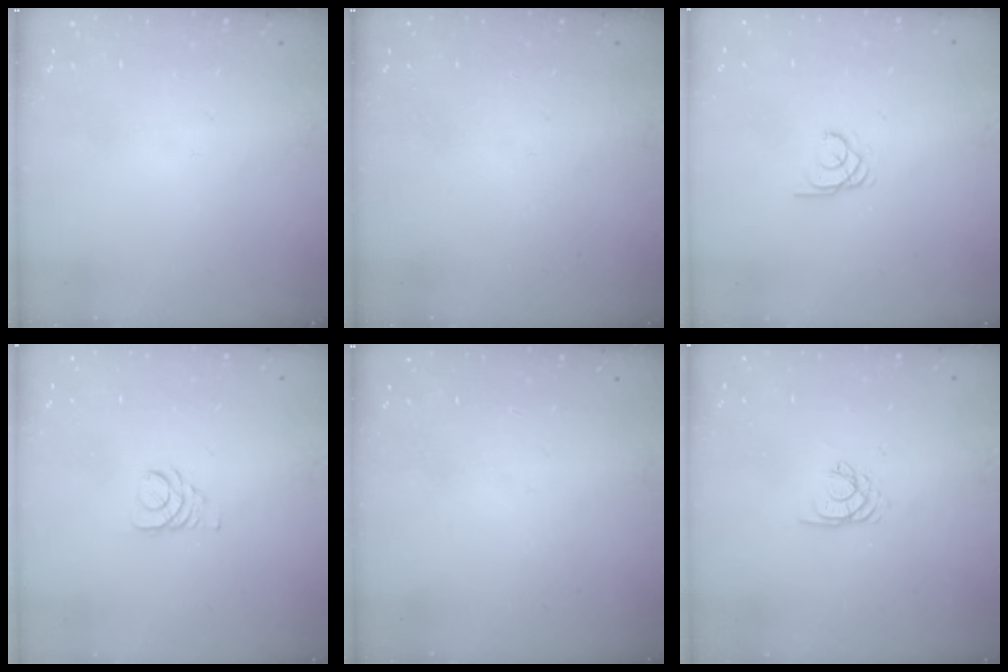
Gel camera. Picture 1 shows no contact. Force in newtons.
{"total": 0.0}
{"total": 1.9, "press": 1.9, "slide": 0.0}
{"total": 2.9, "press": 2.9, "slide": 0.3}
{"total": 0.0}
{"total": 2.2, "press": 2.2, "slide": 0.2}